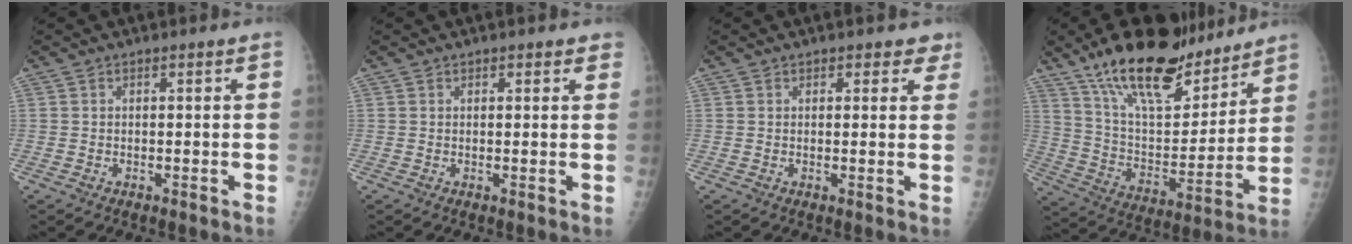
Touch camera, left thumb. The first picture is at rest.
{"total": 1.5, "force": [1.2, 0.8, 0.4], "torque": [0.014, -0.005, 0.008]}
{"total": 2.9, "force": [2.2, 1.8, 0.6], "torque": [0.030, -0.009, 0.016]}
{"total": 22.4, "force": [16.3, 8.5, 12.9], "torque": [-0.172, -0.076, 0.279]}